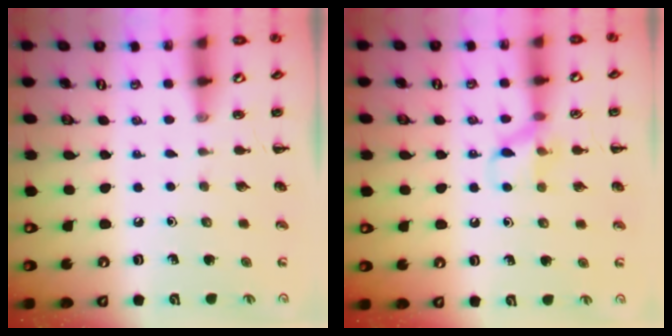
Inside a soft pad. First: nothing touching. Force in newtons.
{"total": 7.5, "press": 7.4, "slide": 1.0}